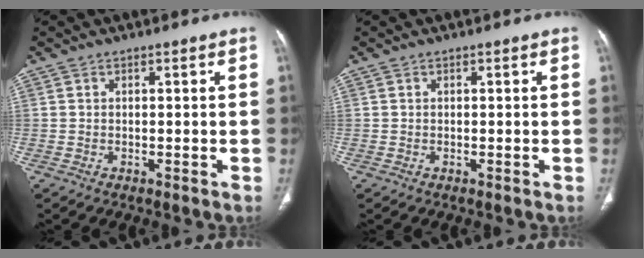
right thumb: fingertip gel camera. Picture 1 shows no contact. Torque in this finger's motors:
{"motor_torque": [0.04, 0.04, -0.09, 0.09, 0.01]}